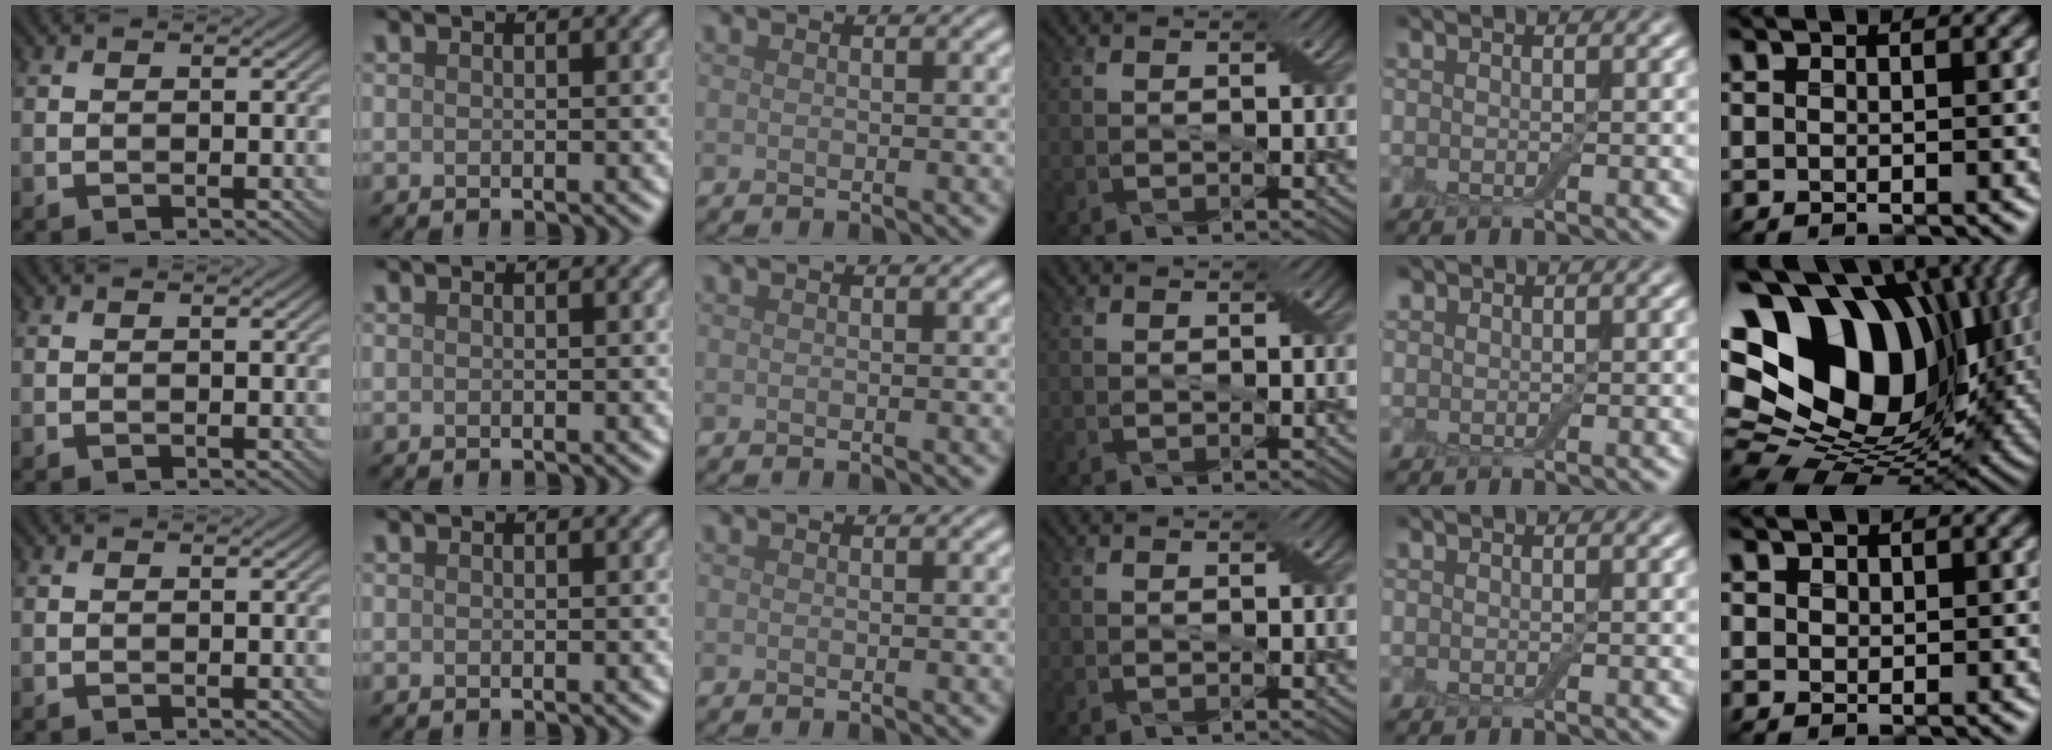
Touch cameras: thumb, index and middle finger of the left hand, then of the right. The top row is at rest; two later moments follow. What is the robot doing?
{"motion": "extract", "object": "drawer"}